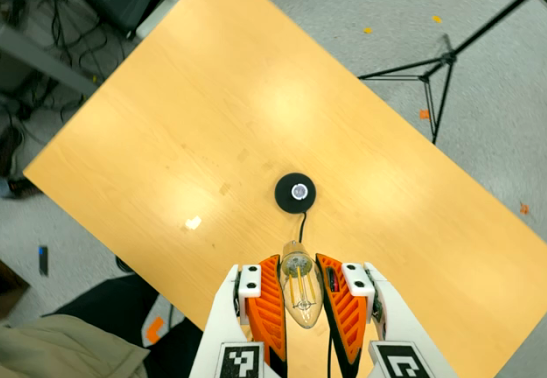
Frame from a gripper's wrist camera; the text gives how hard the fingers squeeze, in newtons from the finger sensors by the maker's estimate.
{"total": 20.6, "left": 22.6, "right": 18.7}